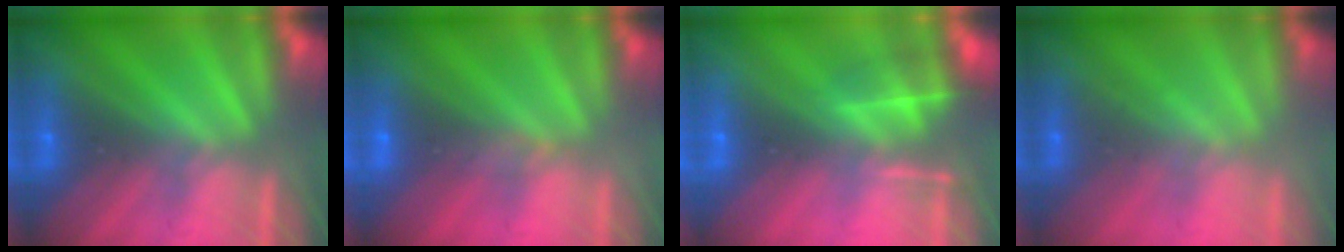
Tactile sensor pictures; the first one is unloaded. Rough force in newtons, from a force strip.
{"total": 3.5}
{"total": 4.6}
{"total": 2.2}